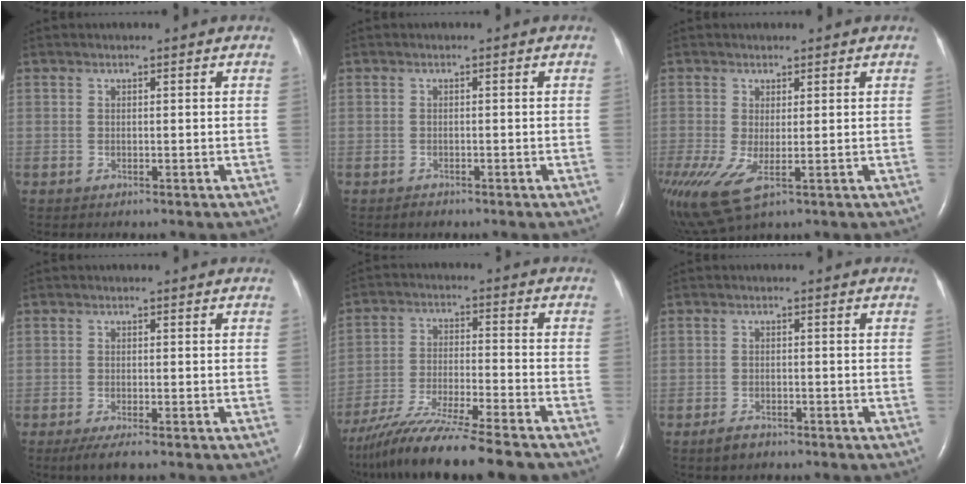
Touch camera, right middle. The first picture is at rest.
{"total": 0.8, "force": [-0.7, 0.3, 0.2], "torque": [-0.007, -0.001, -0.010]}
{"total": 11.6, "force": [-4.0, 5.1, 9.6], "torque": [-0.231, -0.019, -0.056]}
{"total": 2.7, "force": [-1.8, 0.2, 2.0], "torque": [-0.041, -0.010, -0.036]}
{"total": 15.7, "force": [-13.2, 0.1, 8.5], "torque": [-0.166, -0.036, -0.227]}
{"total": 2.2, "force": [-1.7, 1.0, 0.9], "torque": [-0.025, 0.000, -0.026]}